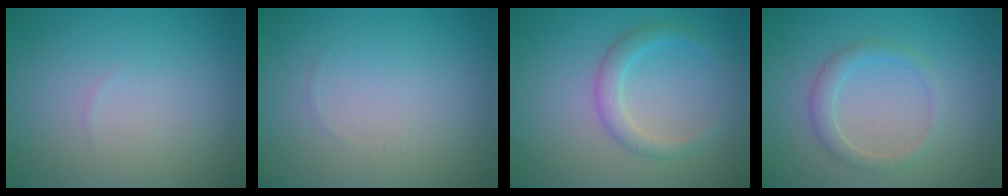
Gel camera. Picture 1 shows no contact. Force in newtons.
{"total": 0.0}
{"total": 2.3, "press": 2.3, "slide": 0.1}
{"total": 2.0, "press": 2.0, "slide": 0.1}